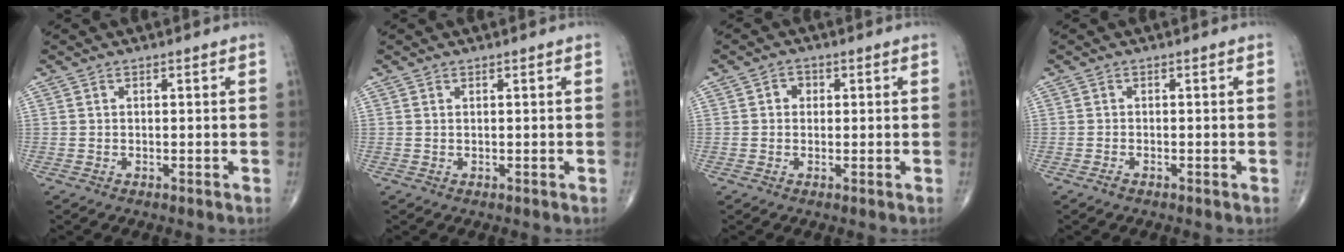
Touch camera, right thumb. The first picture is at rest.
{"total": 0.0}
{"total": 2.0, "force": [0.2, 1.8, 0.8], "torque": [-0.002, 0.004, -0.001]}
{"total": 0.7, "force": [-0.6, 0.3, 0.4], "torque": [-0.014, -0.001, -0.012]}